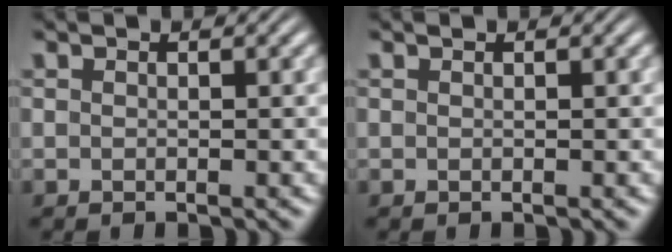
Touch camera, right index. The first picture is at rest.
{"total": 0.0}